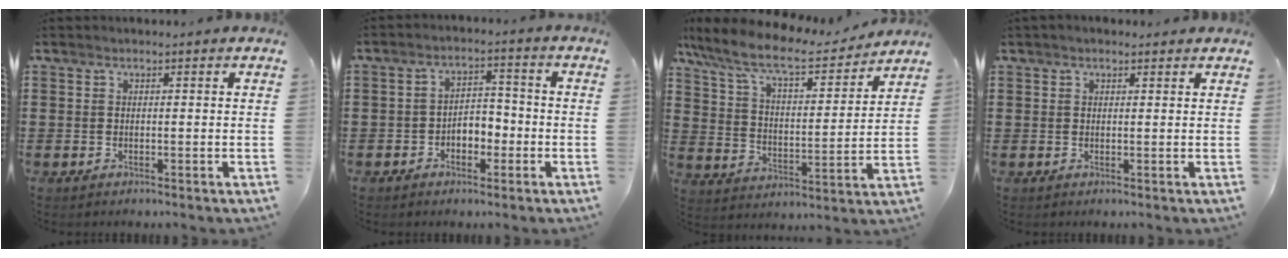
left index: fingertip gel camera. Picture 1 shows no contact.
{"total": 3.5, "force": [-2.0, 2.3, 1.8], "torque": [-0.038, 0.008, -0.042]}
{"total": 9.8, "force": [8.2, 1.7, 5.1], "torque": [-0.130, -0.043, 0.138]}
{"total": 1.0, "force": [0.8, 0.5, 0.5], "torque": [-0.010, 0.005, 0.014]}